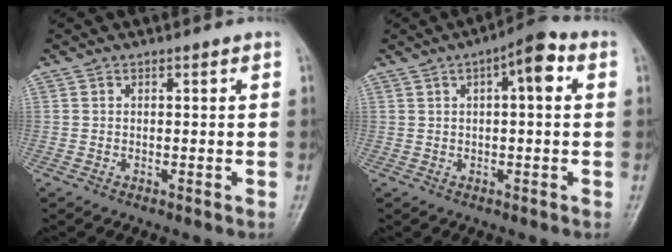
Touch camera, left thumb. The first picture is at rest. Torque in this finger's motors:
{"motor_torque": [-0.02, 0.09, 0.05, 0.05, 0.07]}